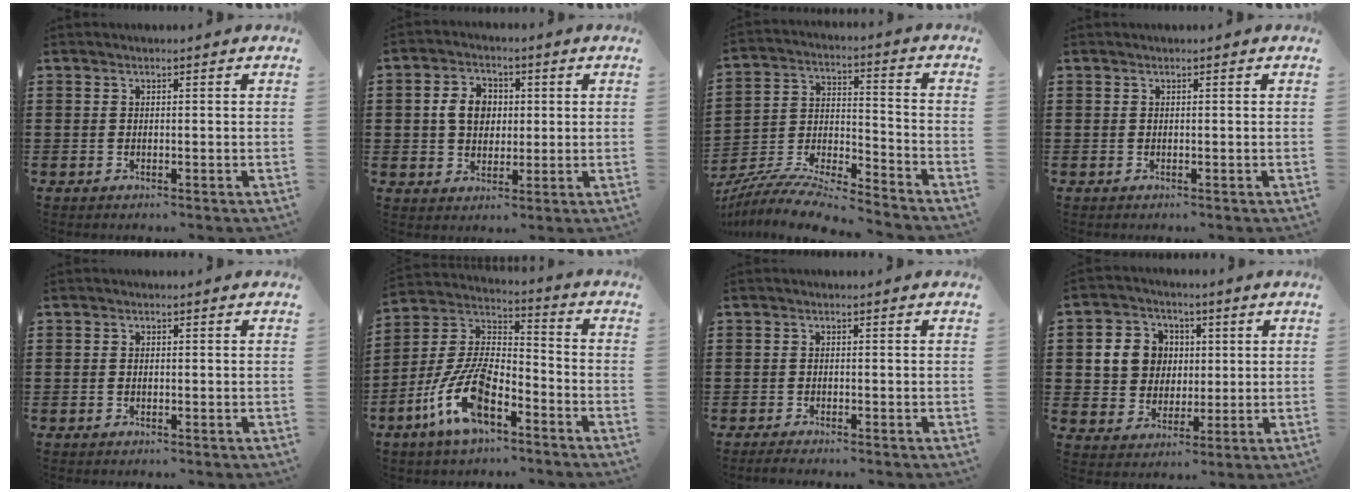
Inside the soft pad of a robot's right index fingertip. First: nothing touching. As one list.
[{"total": 5.8, "force": [0.6, 4.7, 3.5], "torque": [-0.082, 0.011, 0.002]}, {"total": 8.6, "force": [-8.2, 0.4, 2.6], "torque": [-0.058, -0.001, -0.167]}, {"total": 0.0}, {"total": 0.5, "force": [-0.1, 0.3, 0.4], "torque": [-0.010, -0.002, -0.002]}, {"total": 12.3, "force": [-7.0, 4.5, 9.0], "torque": [-0.219, -0.006, -0.143]}, {"total": 1.0, "force": [-1.0, -0.1, 0.1], "torque": [-0.003, -0.002, -0.019]}, {"total": 7.5, "force": [1.2, 7.0, 2.5], "torque": [-0.071, 0.019, 0.022]}]